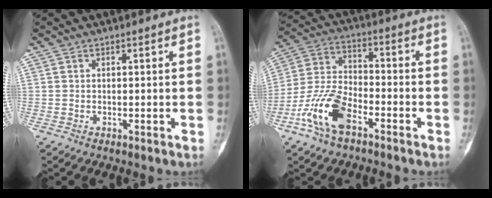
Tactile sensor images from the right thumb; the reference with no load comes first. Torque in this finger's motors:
{"motor_torque": [2.37, 1.48, 1.22, -0.93, 0.10]}